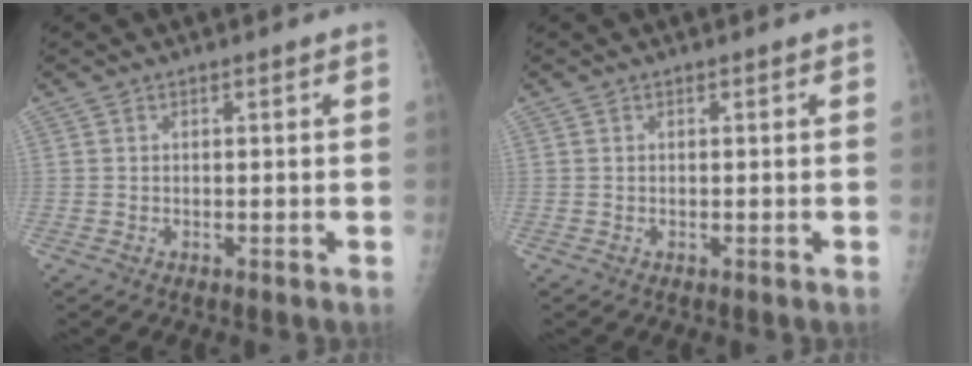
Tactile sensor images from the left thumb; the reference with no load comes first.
{"total": 0.0}